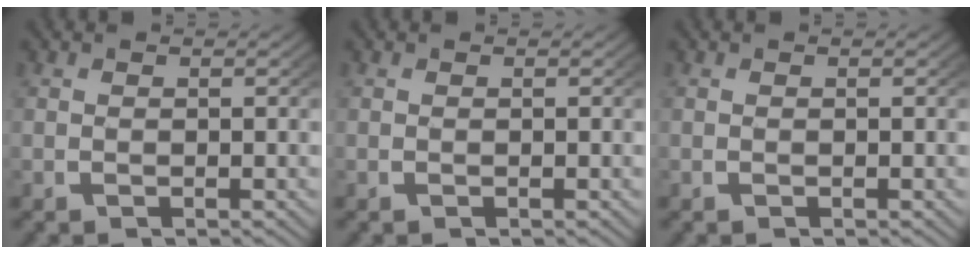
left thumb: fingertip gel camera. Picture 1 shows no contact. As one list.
[{"total": 0.0}, {"total": 0.0}]